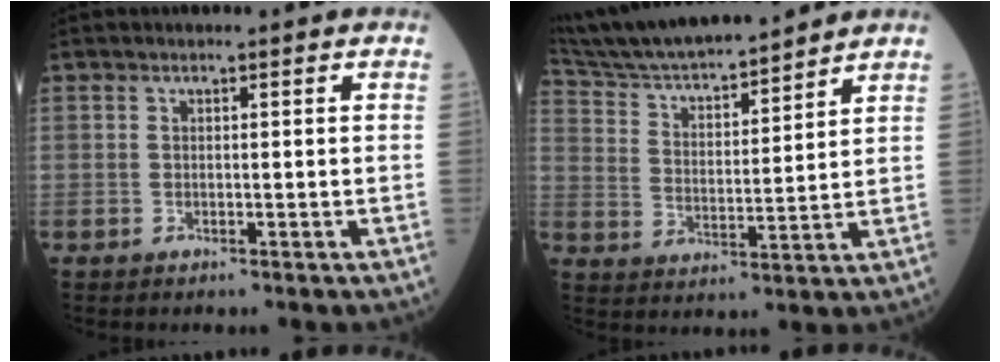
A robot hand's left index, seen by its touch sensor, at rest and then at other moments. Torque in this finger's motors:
{"motor_torque": [0.17, -0.71, 0.31, 0.10]}